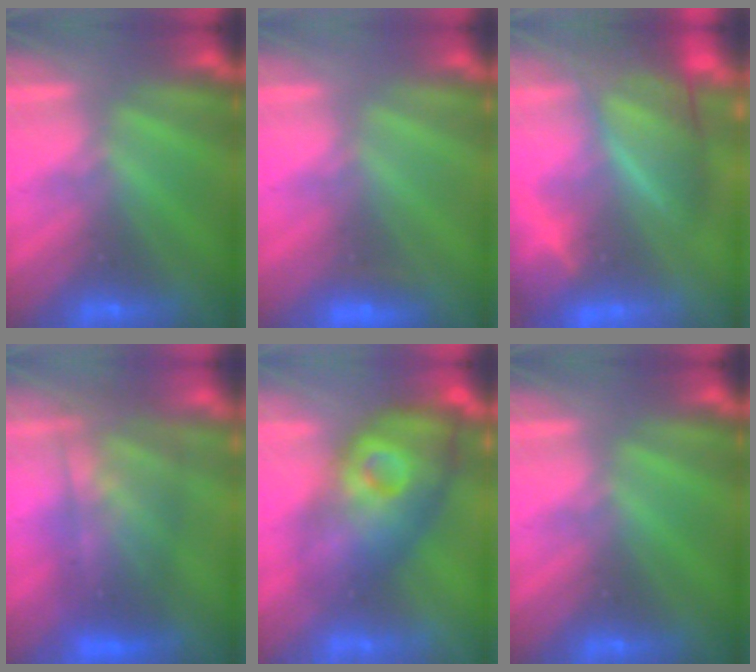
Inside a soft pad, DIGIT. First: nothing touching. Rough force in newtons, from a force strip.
{"total": 1.9}
{"total": 5.8}
{"total": 7.3}
{"total": 4.6}
{"total": 0.0}